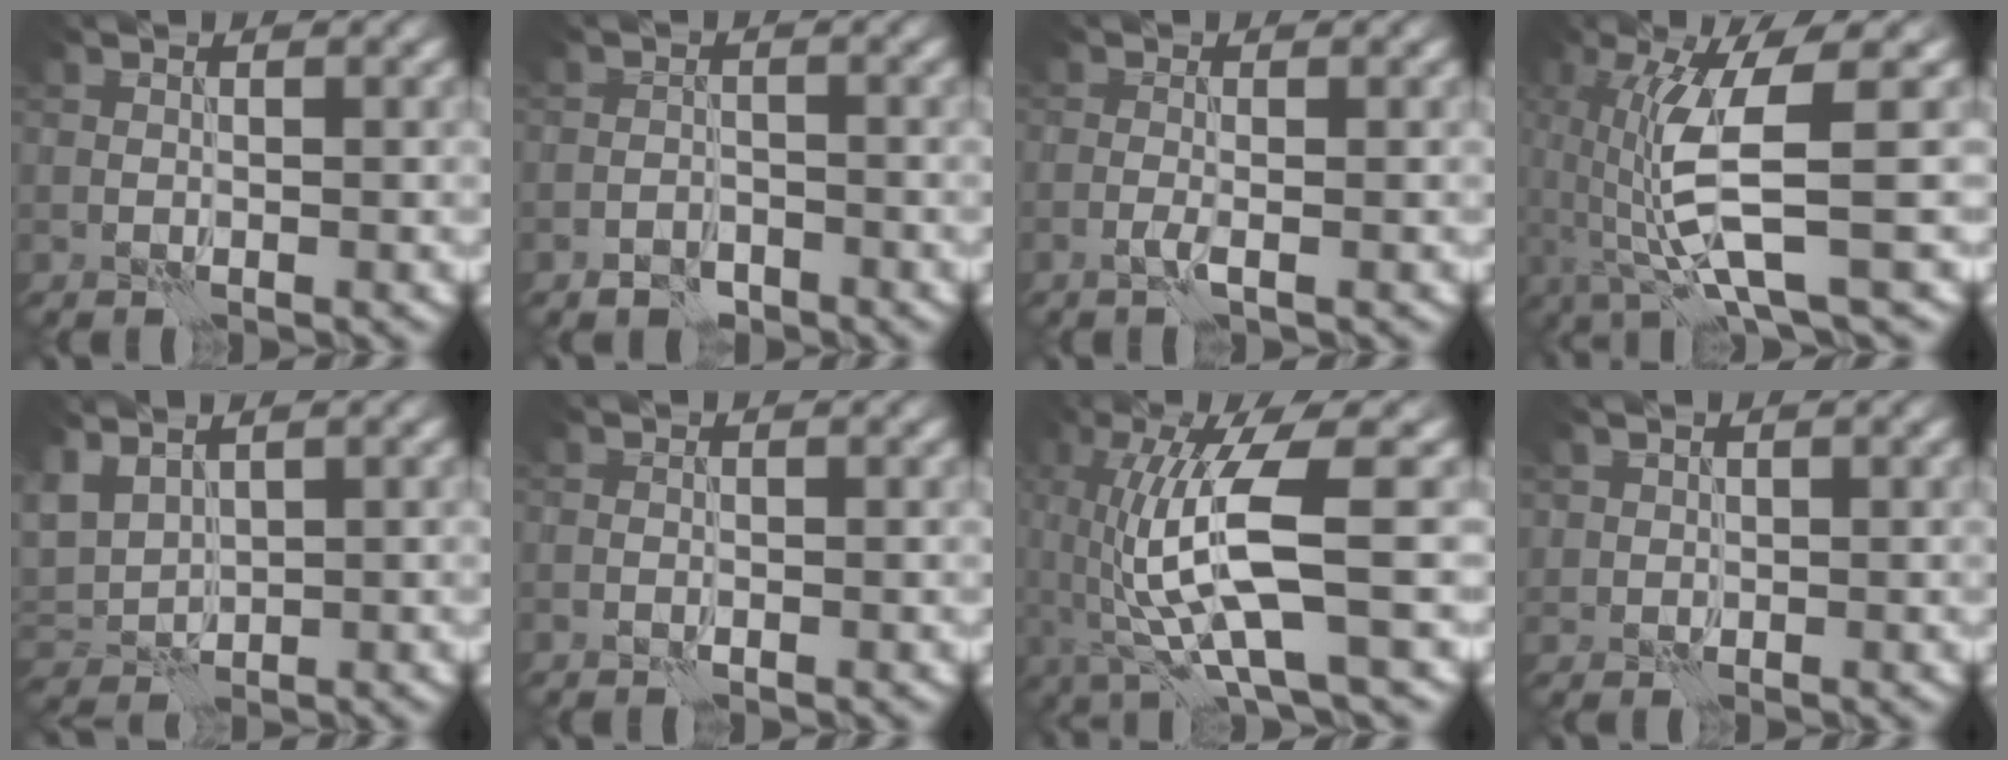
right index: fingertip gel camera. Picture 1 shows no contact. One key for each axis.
{"total": 1.7, "fx": -1.4, "fy": 0.9, "fz": 0.5, "tx": -0.004, "ty": 0.003, "tz": -0.027}
{"total": 1.2, "fx": -0.4, "fy": 0.2, "fz": 1.1, "tx": -0.022, "ty": 0.000, "tz": -0.011}
{"total": 7.6, "fx": -0.3, "fy": 1.4, "fz": 7.5, "tx": -0.151, "ty": -0.005, "tz": -0.001}
{"total": 3.1, "fx": 2.0, "fy": 1.8, "fz": 1.6, "tx": -0.048, "ty": 0.004, "tz": 0.041}
{"total": 0.0}
{"total": 8.5, "fx": -1.0, "fy": 1.6, "fz": 8.3, "tx": -0.166, "ty": 0.002, "tz": -0.014}
{"total": 1.1, "fx": 0.7, "fy": 0.8, "fz": 0.0, "tx": 0.000, "ty": 0.000, "tz": 0.016}